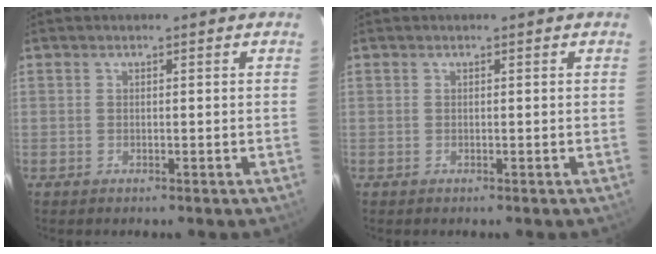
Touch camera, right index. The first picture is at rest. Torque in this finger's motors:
{"motor_torque": [0.00, 0.00, 0.04, 0.00]}